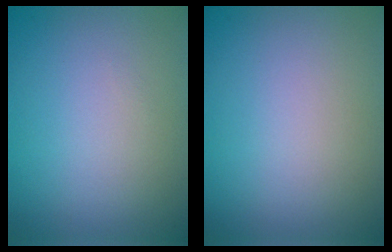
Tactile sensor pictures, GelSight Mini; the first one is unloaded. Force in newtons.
{"total": 0.0}